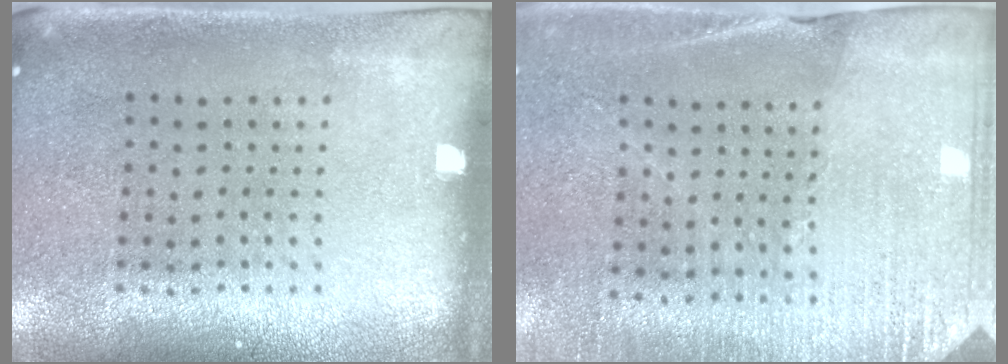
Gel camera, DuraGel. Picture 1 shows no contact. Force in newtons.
{"total": 2.7, "press": 2.7, "slide": 0.6}